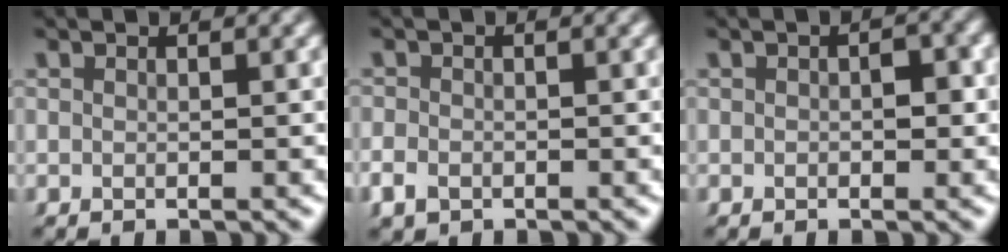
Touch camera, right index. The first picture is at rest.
{"total": 1.9, "force": [-1.0, 1.5, 0.6], "torque": [-0.020, -0.003, -0.019]}
{"total": 1.5, "force": [-0.2, 1.0, 1.1], "torque": [-0.013, -0.005, -0.002]}